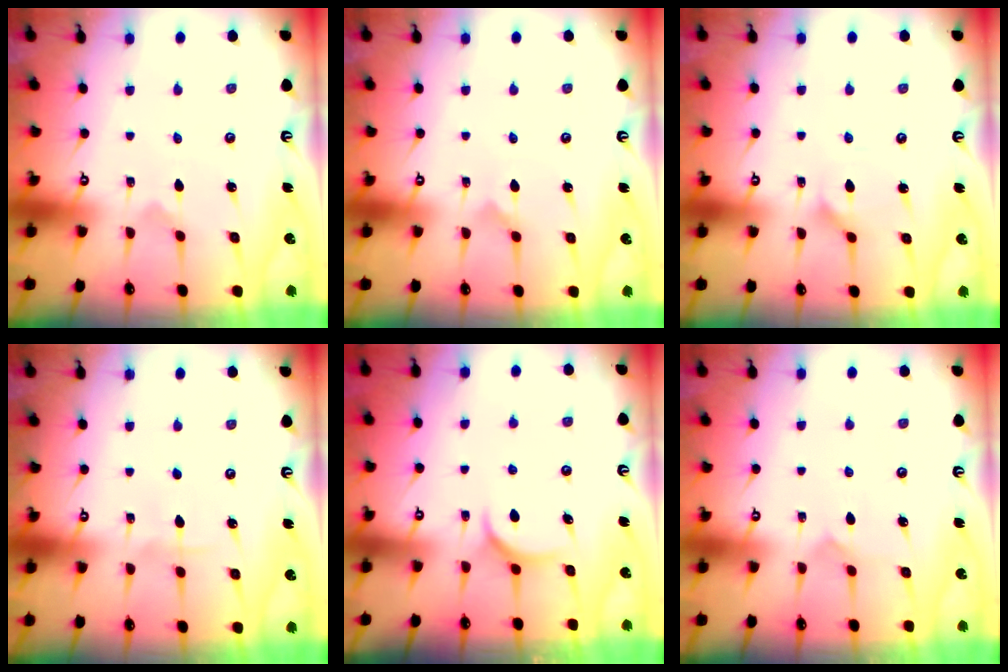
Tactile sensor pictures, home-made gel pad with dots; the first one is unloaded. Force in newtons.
{"total": 0.7, "press": 0.7, "slide": 0.1}
{"total": 2.6, "press": 2.6, "slide": 0.3}
{"total": 2.9, "press": 2.9, "slide": 0.3}
{"total": 5.9, "press": 5.9, "slide": 0.7}
{"total": 4.0, "press": 4.0, "slide": 0.5}